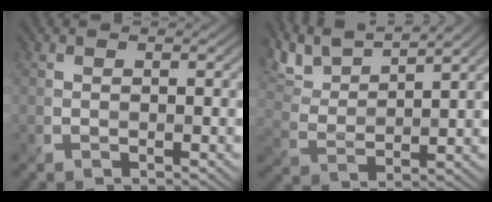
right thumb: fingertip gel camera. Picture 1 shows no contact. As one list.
[{"total": 8.2, "force": [6.6, 1.8, 4.5], "torque": [-0.103, 0.017, 0.128]}]